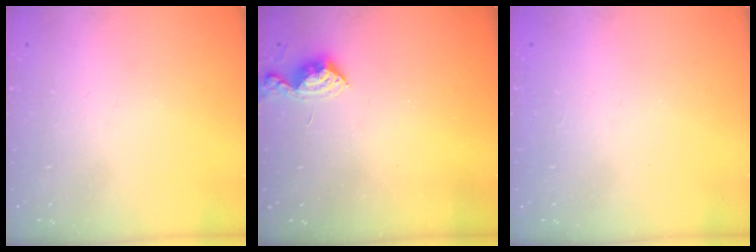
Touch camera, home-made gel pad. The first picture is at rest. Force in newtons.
{"total": 5.8, "press": 5.7, "slide": 0.8}
{"total": 1.1, "press": 1.1, "slide": 0.1}